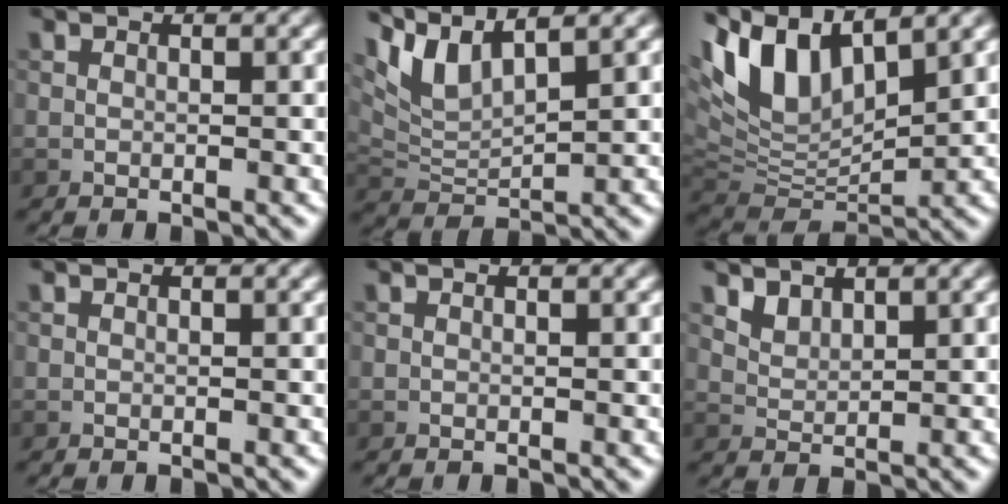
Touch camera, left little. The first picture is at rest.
{"total": 5.1, "force": [3.8, 1.4, 3.1], "torque": [-0.080, 0.002, 0.076]}
{"total": 9.3, "force": [5.5, 3.9, 6.4], "torque": [-0.141, 0.007, 0.103]}
{"total": 0.0}
{"total": 0.0}
{"total": 1.9, "force": [1.5, 0.9, 0.7], "torque": [-0.020, -0.007, 0.038]}